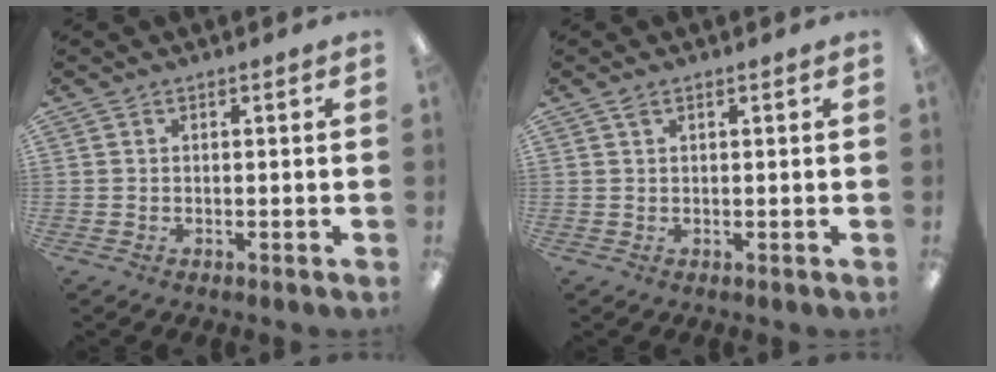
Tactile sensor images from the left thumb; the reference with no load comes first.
{"total": 1.2, "force": [0.7, 0.5, 0.8], "torque": [-0.019, 0.002, 0.012]}